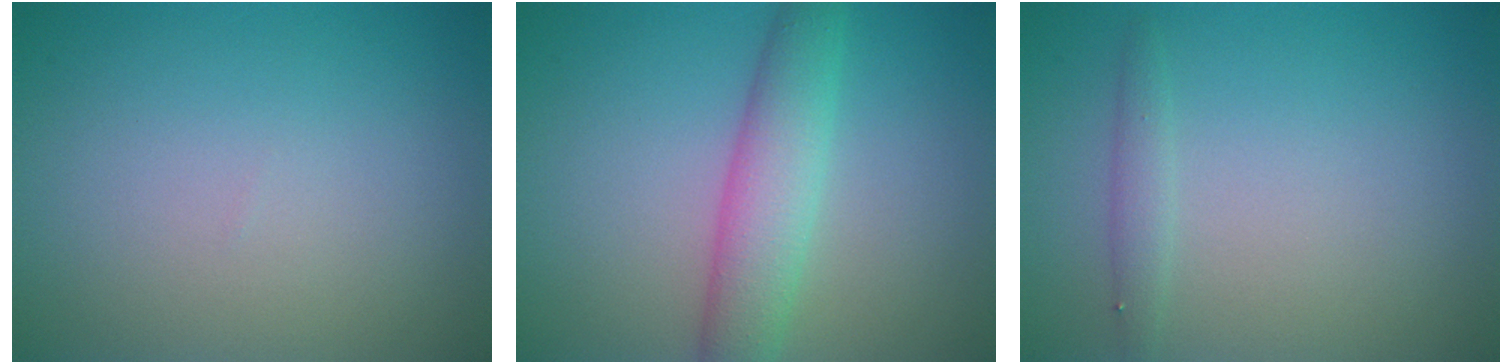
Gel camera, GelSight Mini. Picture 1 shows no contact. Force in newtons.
{"total": 5.4, "press": 5.4, "slide": 0.2}
{"total": 1.1, "press": 1.1, "slide": 0.1}